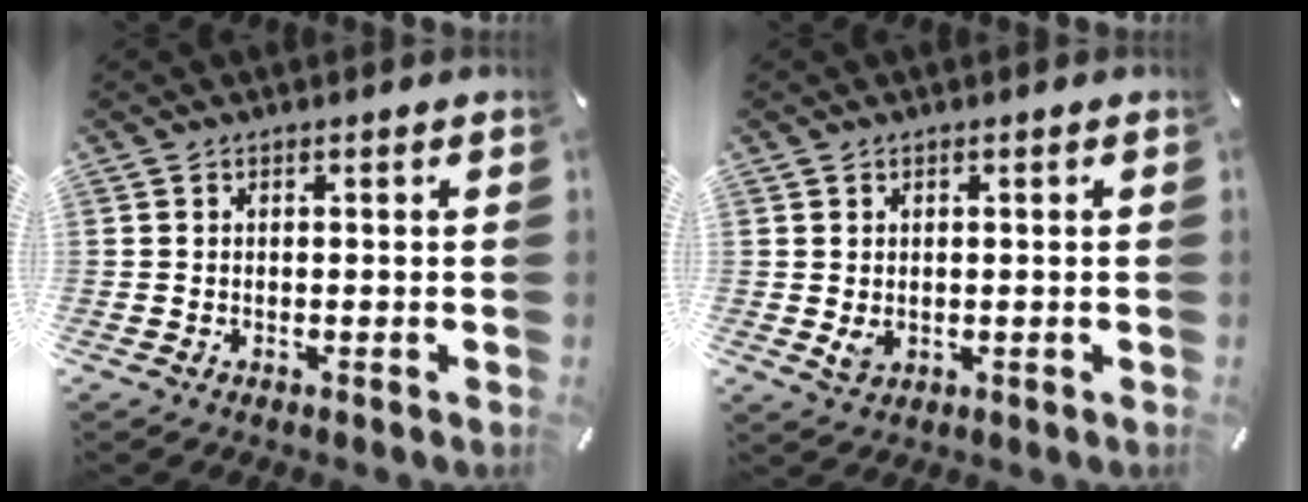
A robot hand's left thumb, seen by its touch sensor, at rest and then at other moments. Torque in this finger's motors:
{"motor_torque": [0.64, 0.70, 0.16, -0.07, -0.01]}